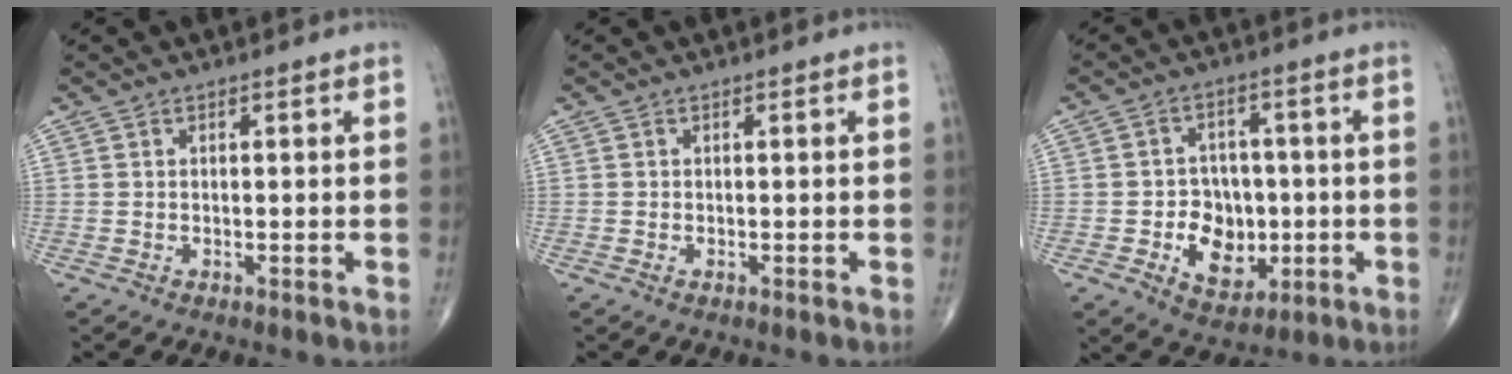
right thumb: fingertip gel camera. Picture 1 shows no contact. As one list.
[{"total": 0.0}, {"total": 9.7, "force": [-2.0, 7.6, 5.8], "torque": [-0.039, 0.010, -0.023]}]